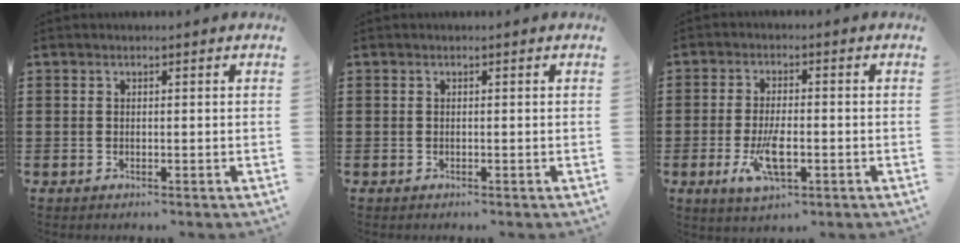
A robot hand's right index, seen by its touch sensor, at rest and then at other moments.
{"total": 0.0}
{"total": 7.1, "force": [-2.1, 2.7, 6.2], "torque": [-0.136, -0.013, -0.039]}